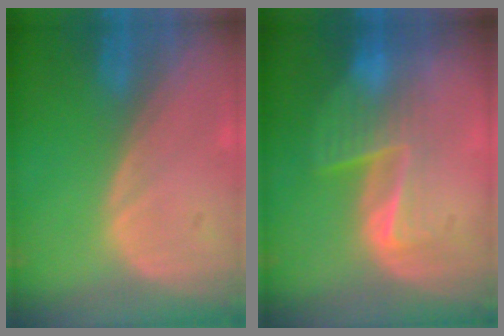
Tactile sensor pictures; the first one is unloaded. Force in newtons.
{"total": 6.8, "press": 5.9, "slide": 3.5}